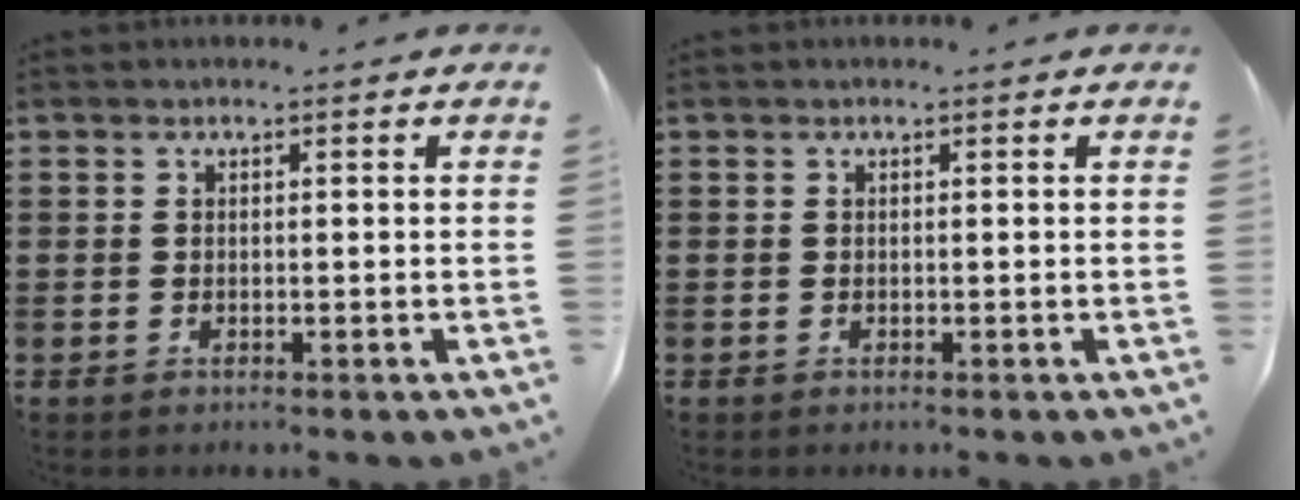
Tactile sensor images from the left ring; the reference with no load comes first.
{"total": 0.0}